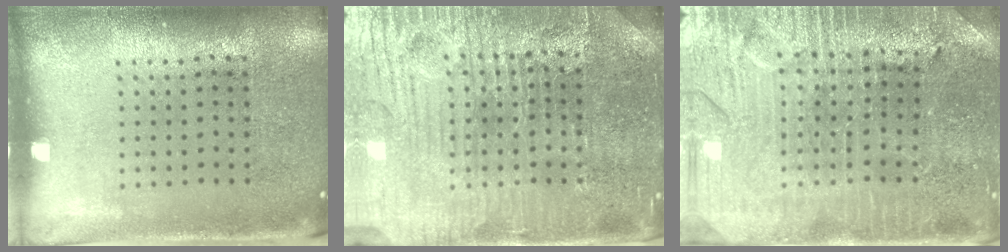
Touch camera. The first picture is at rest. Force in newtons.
{"total": 4.9, "press": 4.7, "slide": 1.3}
{"total": 3.3, "press": 3.3, "slide": 0.5}